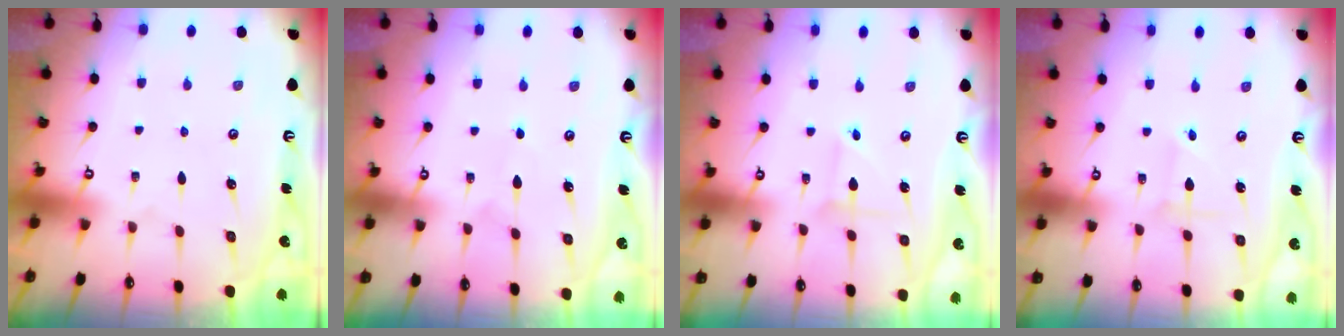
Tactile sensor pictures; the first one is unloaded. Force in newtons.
{"total": 3.6, "press": 3.6, "slide": 0.3}
{"total": 2.4, "press": 2.4, "slide": 0.1}
{"total": 1.0, "press": 1.0, "slide": 0.1}